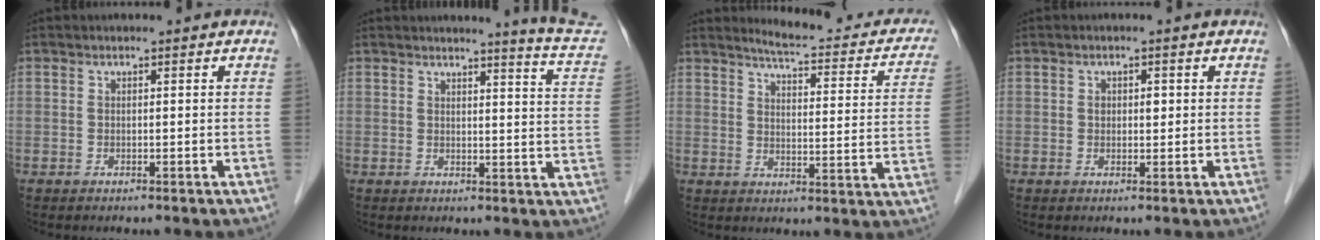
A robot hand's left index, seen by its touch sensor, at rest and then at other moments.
{"total": 8.9, "force": [8.6, -1.9, 1.3], "torque": [-0.022, -0.088, 0.079]}
{"total": 15.6, "force": [13.8, 3.3, 6.6], "torque": [-0.065, -0.029, 0.147]}
{"total": 1.6, "force": [0.1, 1.0, 1.2], "torque": [-0.018, 0.002, 0.002]}